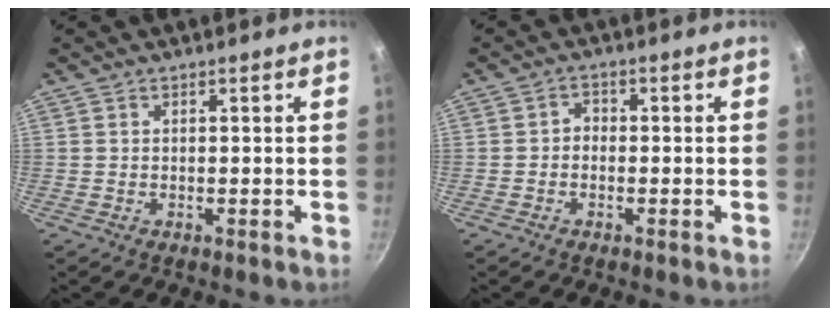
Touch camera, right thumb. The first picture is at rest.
{"total": 1.9, "force": [-0.6, 1.5, 0.9], "torque": [-0.008, 0.012, -0.016]}